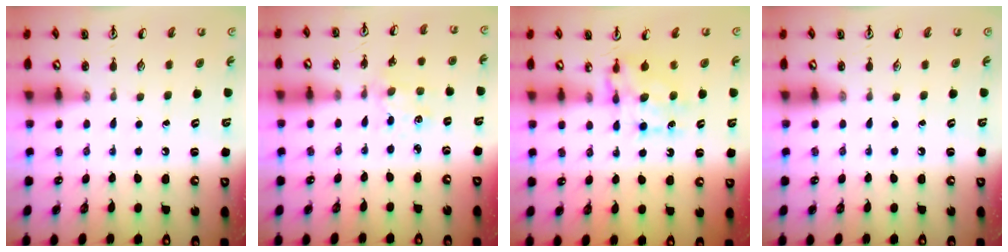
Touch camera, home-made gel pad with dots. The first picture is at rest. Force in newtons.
{"total": 1.8, "press": 1.8, "slide": 0.2}
{"total": 7.6, "press": 7.6, "slide": 0.7}
{"total": 0.0}